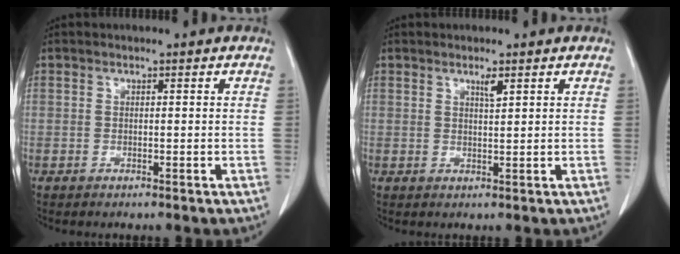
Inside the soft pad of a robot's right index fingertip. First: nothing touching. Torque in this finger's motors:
{"motor_torque": [0.07, -0.02, 0.00, 0.01]}